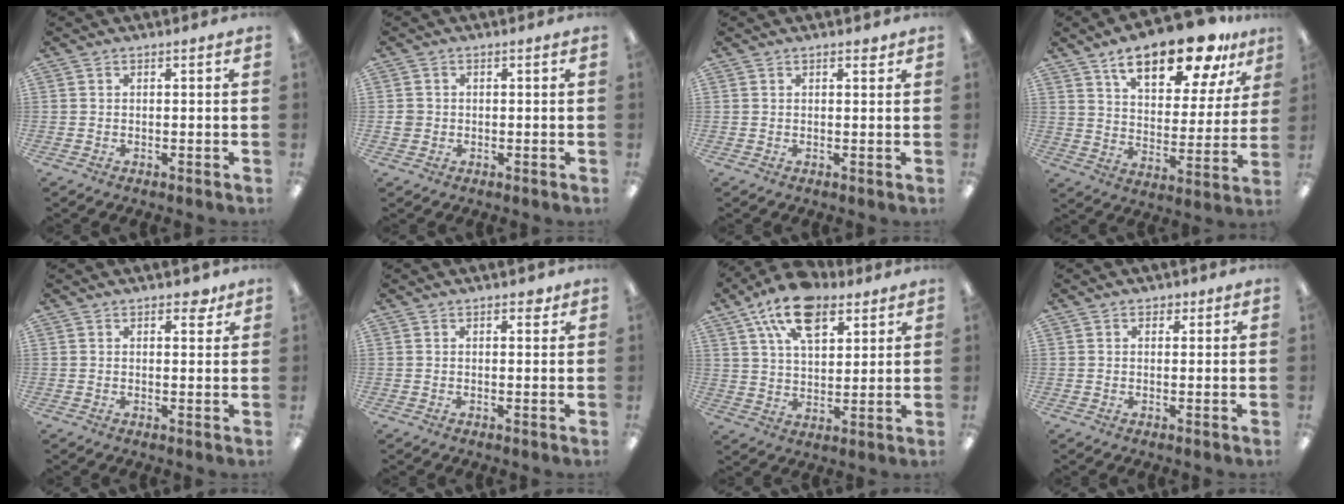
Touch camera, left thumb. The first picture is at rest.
{"total": 2.1, "force": [-0.2, 2.0, 0.5], "torque": [-0.002, 0.001, -0.008]}
{"total": 1.5, "force": [1.2, 0.6, 0.7], "torque": [0.001, -0.005, 0.017]}
{"total": 19.9, "force": [13.5, 7.8, 12.4], "torque": [-0.193, -0.067, 0.222]}
{"total": 2.9, "force": [2.0, 1.4, 1.6], "torque": [-0.010, -0.006, 0.030]}
{"total": 2.0, "force": [1.3, 1.1, 1.0], "torque": [-0.006, -0.003, 0.020]}
{"total": 15.4, "force": [9.4, 8.3, 9.0], "torque": [-0.154, -0.030, 0.168]}
{"total": 1.9, "force": [1.1, 1.3, 0.8], "torque": [-0.001, -0.003, 0.017]}